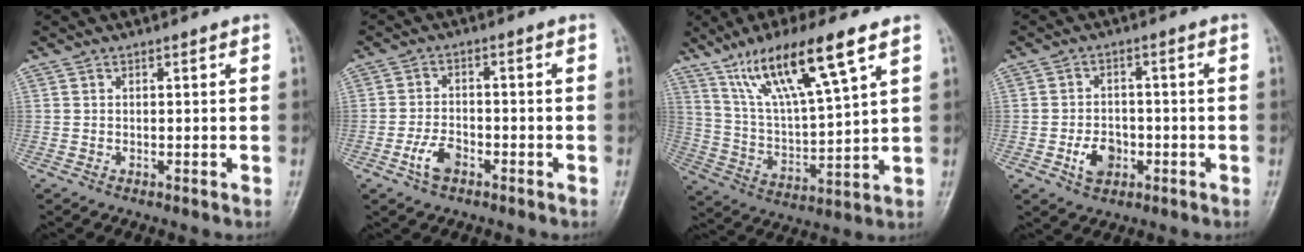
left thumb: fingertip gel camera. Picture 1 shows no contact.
{"total": 4.8, "force": [-2.6, 2.7, 3.1], "torque": [-0.057, 0.018, -0.048]}
{"total": 16.8, "force": [9.6, 3.1, 13.5], "torque": [-0.243, -0.031, 0.191]}
{"total": 5.8, "force": [-2.1, 4.2, 3.4], "torque": [-0.041, 0.014, -0.034]}